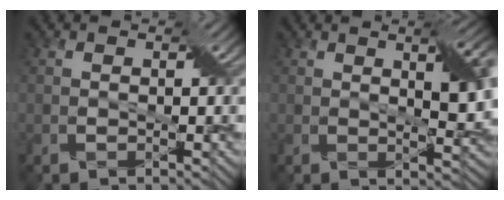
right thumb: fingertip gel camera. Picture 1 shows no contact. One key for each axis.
{"total": 8.4, "fx": 2.5, "fy": 2.6, "fz": 7.6, "tx": -0.102, "ty": 0.006, "tz": 0.038}